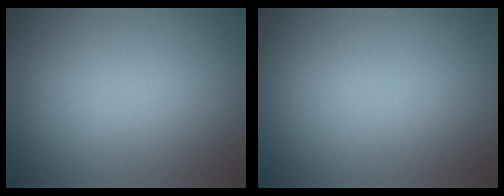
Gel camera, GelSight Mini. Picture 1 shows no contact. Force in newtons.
{"total": 0.0}